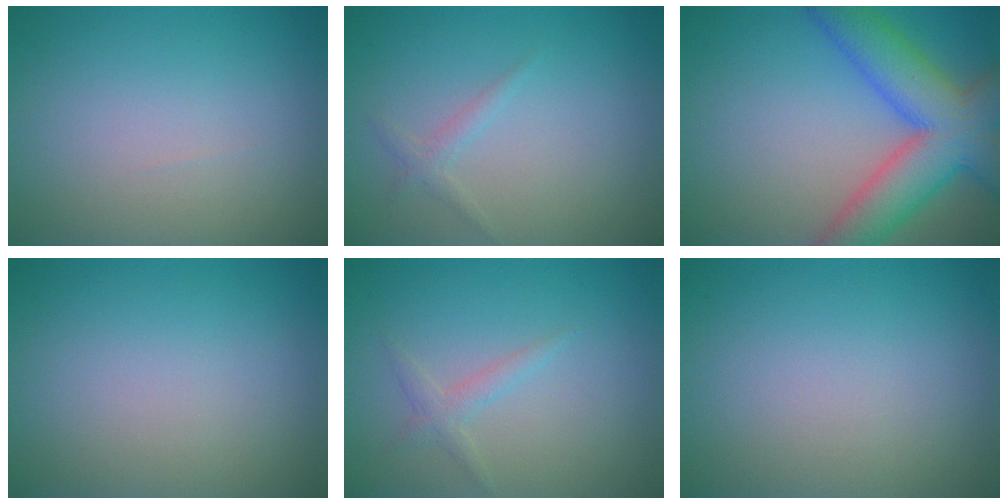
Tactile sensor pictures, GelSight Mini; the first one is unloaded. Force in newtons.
{"total": 1.1, "press": 1.1, "slide": 0.1}
{"total": 9.6, "press": 9.6, "slide": 0.4}
{"total": 0.0}
{"total": 1.3, "press": 1.3, "slide": 0.0}
{"total": 0.0}